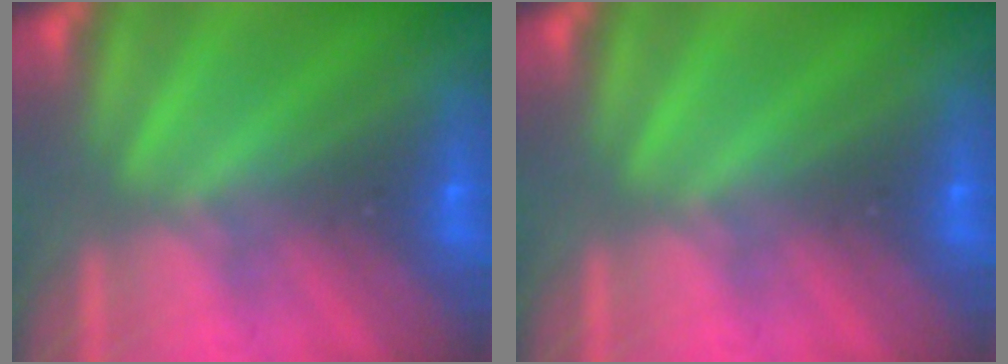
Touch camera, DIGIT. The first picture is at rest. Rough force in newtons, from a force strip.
{"total": 0.0}